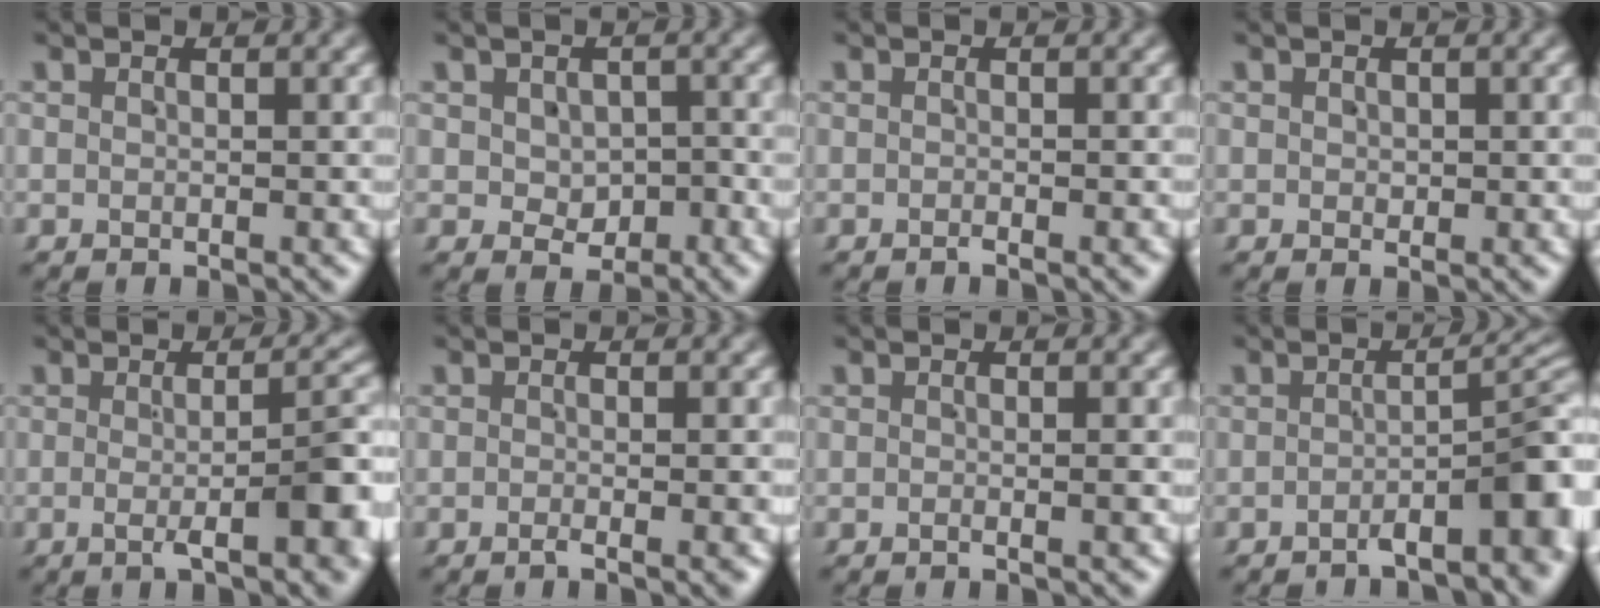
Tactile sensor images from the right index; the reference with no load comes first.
{"total": 2.7, "force": [-0.1, 2.4, 1.3], "torque": [-0.004, -0.012, 0.006]}
{"total": 0.7, "force": [-0.6, 0.0, 0.4], "torque": [0.000, 0.002, -0.013]}
{"total": 0.6, "force": [0.0, 0.5, 0.2], "torque": [-0.004, -0.007, 0.005]}
{"total": 6.3, "force": [-1.7, 1.1, 6.0], "torque": [-0.083, -0.004, -0.024]}
{"total": 1.5, "force": [-0.8, 0.0, 1.2], "torque": [-0.011, 0.003, -0.018]}
{"total": 0.5, "force": [-0.2, -0.1, 0.5], "torque": [-0.004, 0.002, -0.007]}
{"total": 7.4, "force": [-3.8, 2.2, 5.9], "torque": [-0.057, -0.001, -0.058]}